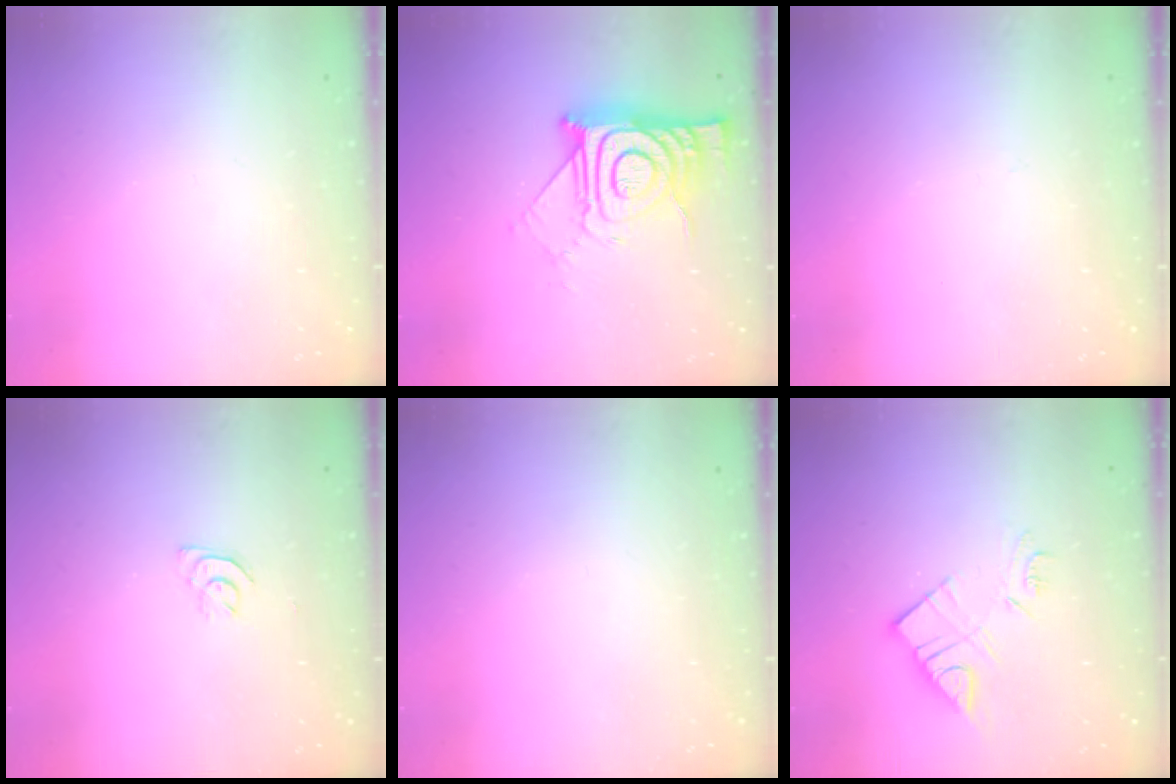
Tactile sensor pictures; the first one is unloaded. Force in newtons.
{"total": 16.7, "press": 16.7, "slide": 1.2}
{"total": 2.7, "press": 2.7, "slide": 0.5}
{"total": 3.4, "press": 3.4, "slide": 0.4}
{"total": 0.0}
{"total": 10.9, "press": 10.9, "slide": 0.9}